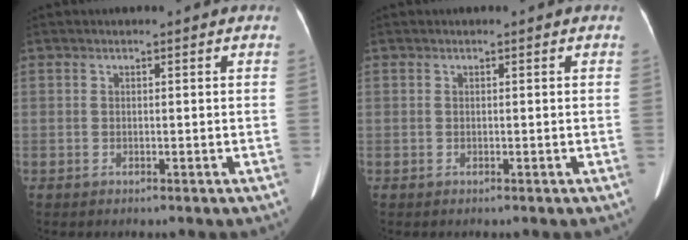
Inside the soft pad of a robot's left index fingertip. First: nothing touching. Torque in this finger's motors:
{"motor_torque": [-0.02, -0.04, 0.04, 0.01]}